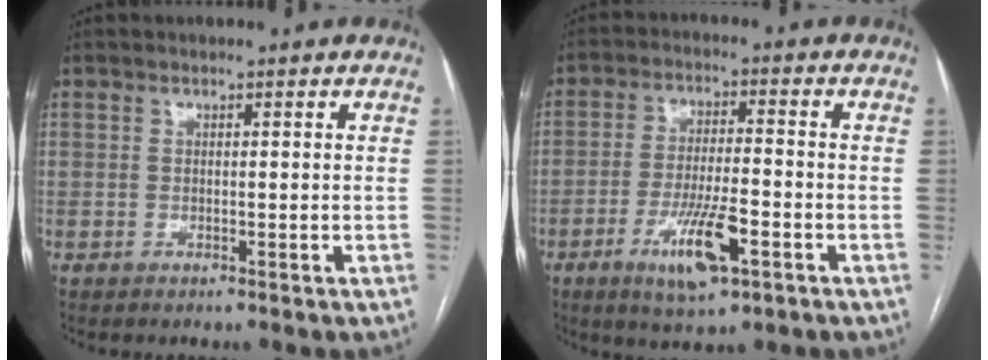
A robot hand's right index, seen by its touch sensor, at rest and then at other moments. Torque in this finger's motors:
{"motor_torque": [0.42, 0.05, 0.23, 0.08]}